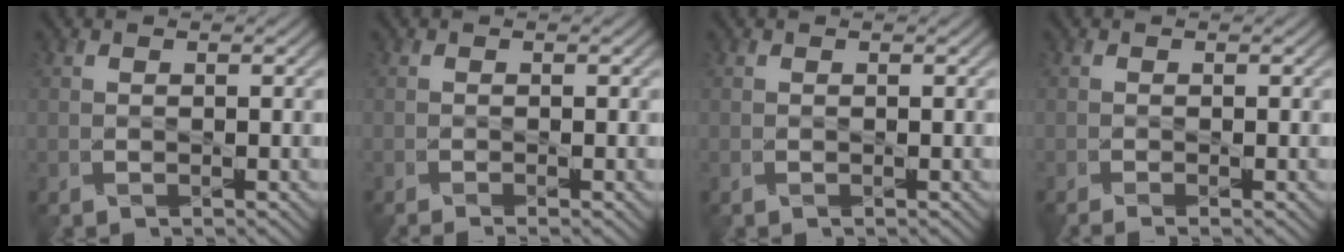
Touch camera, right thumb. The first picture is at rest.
{"total": 1.0, "force": [-0.6, -0.1, 0.8], "torque": [-0.017, -0.006, -0.013]}
{"total": 0.0}
{"total": 1.3, "force": [-0.7, 0.1, 1.1], "torque": [-0.026, -0.006, -0.016]}